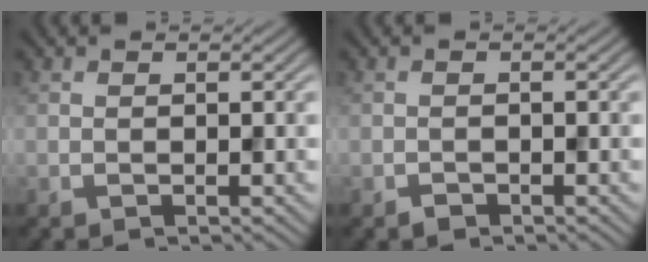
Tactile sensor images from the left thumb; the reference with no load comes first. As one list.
[{"total": 0.9, "force": [-0.7, 0.5, 0.2], "torque": [-0.003, -0.001, -0.013]}]